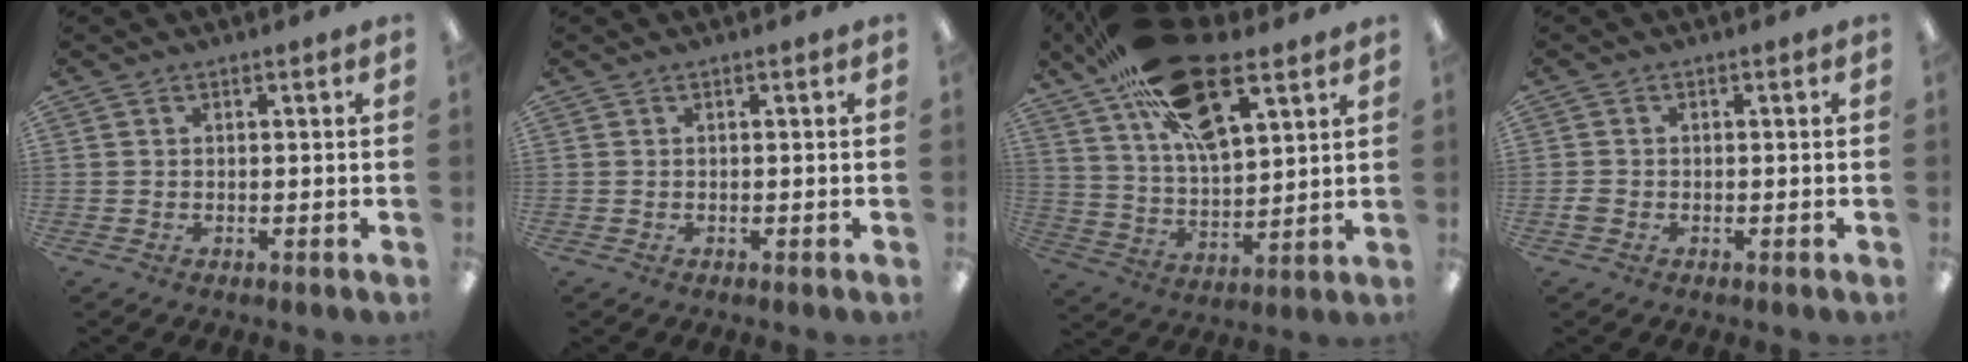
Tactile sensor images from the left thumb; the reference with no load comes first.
{"total": 0.0}
{"total": 24.1, "force": [13.7, 11.0, 16.5], "torque": [-0.285, -0.053, 0.238]}
{"total": 1.5, "force": [-0.6, 1.2, 0.8], "torque": [-0.012, 0.004, -0.011]}